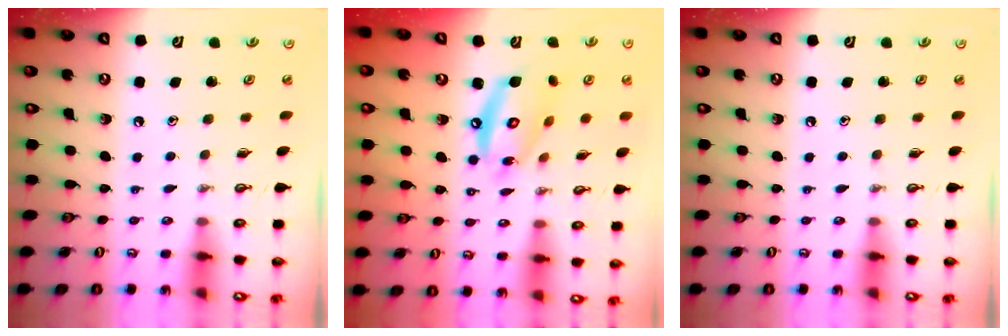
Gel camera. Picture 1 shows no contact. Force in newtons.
{"total": 13.5, "press": 13.4, "slide": 1.3}
{"total": 0.0}